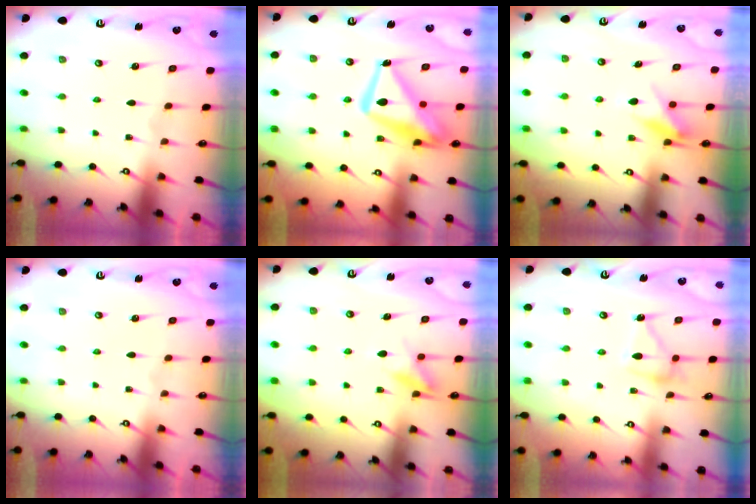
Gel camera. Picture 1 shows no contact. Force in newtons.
{"total": 15.8, "press": 15.7, "slide": 1.6}
{"total": 8.0, "press": 8.0, "slide": 0.5}
{"total": 0.0}
{"total": 9.2, "press": 9.1, "slide": 1.2}
{"total": 14.0, "press": 14.0, "slide": 0.7}